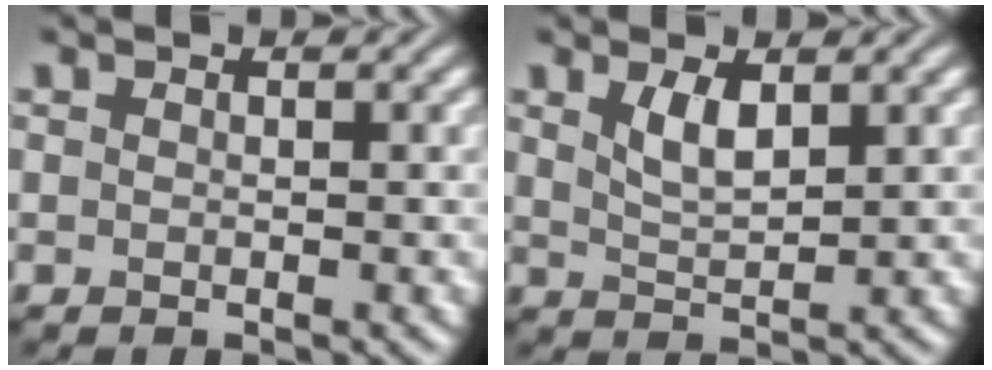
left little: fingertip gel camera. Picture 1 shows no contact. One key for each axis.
{"total": 2.6, "fx": 1.4, "fy": 0.9, "fz": 2.0, "tx": -0.043, "ty": -0.005, "tz": 0.030}